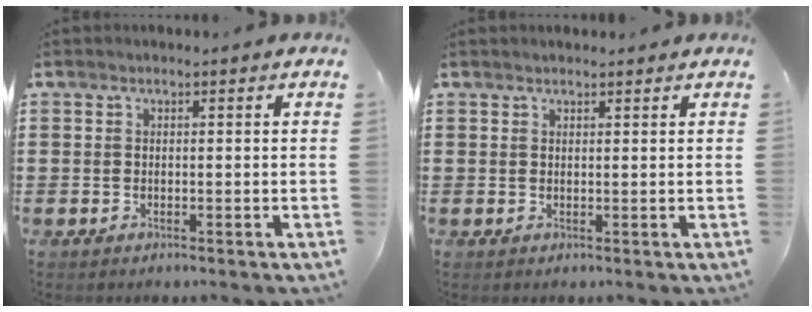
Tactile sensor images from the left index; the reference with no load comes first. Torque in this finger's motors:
{"motor_torque": [1.07, 0.66, 0.14, 0.03]}